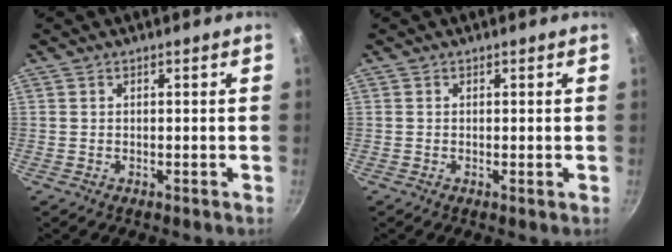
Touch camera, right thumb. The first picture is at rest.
{"total": 0.0}